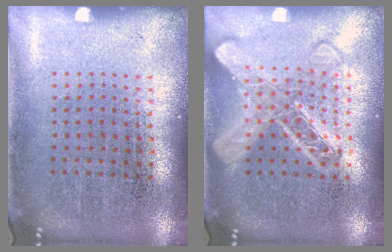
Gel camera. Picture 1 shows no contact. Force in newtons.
{"total": 2.9, "press": 2.8, "slide": 0.5}